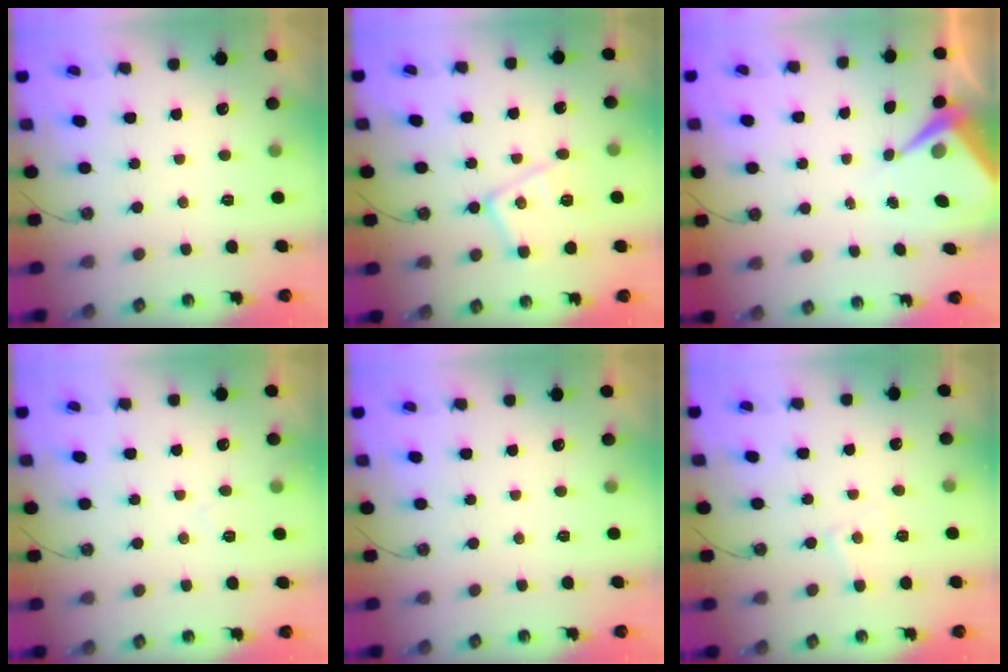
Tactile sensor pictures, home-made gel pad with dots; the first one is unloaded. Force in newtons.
{"total": 13.6, "press": 13.6, "slide": 1.0}
{"total": 6.6, "press": 6.5, "slide": 0.7}
{"total": 4.2, "press": 4.2, "slide": 0.8}
{"total": 0.0}
{"total": 5.3, "press": 5.2, "slide": 0.7}